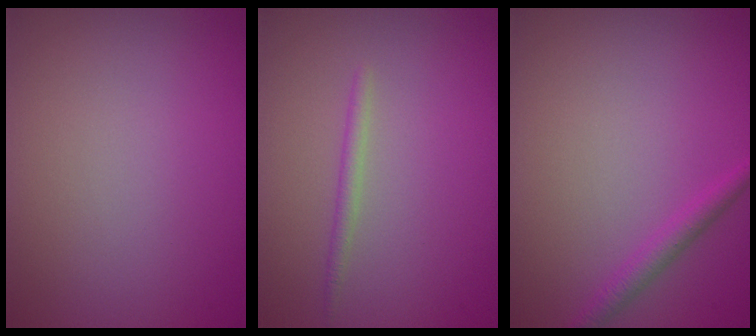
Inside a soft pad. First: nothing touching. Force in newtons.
{"total": 1.0, "press": 1.0, "slide": 0.1}
{"total": 1.5, "press": 1.5, "slide": 0.1}